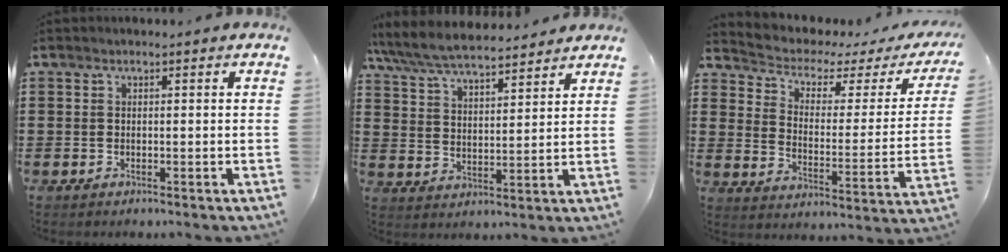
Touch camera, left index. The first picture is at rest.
{"total": 7.0, "force": [6.6, 0.7, 2.3], "torque": [-0.070, -0.030, 0.118]}
{"total": 2.8, "force": [1.9, 1.4, 1.5], "torque": [-0.047, -0.018, 0.022]}